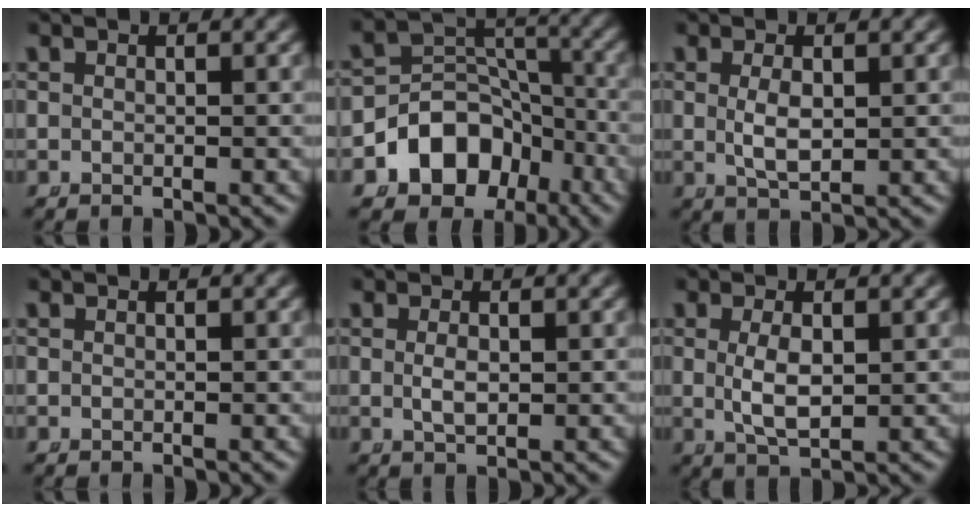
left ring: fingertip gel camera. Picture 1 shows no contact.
{"total": 10.3, "force": [-4.3, 8.5, 4.0], "torque": [-0.071, -0.026, -0.067]}
{"total": 2.6, "force": [0.1, 1.0, 2.4], "torque": [-0.050, -0.012, 0.014]}
{"total": 0.0}
{"total": 1.6, "force": [0.0, 0.6, 1.4], "torque": [-0.031, -0.011, 0.009]}
{"total": 3.2, "force": [0.0, 1.2, 2.9], "torque": [-0.063, -0.013, 0.013]}